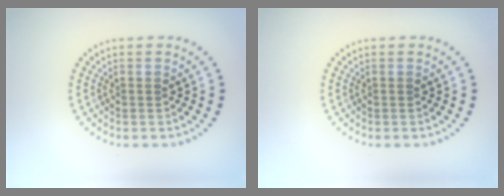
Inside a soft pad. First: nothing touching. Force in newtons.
{"total": 0.0}